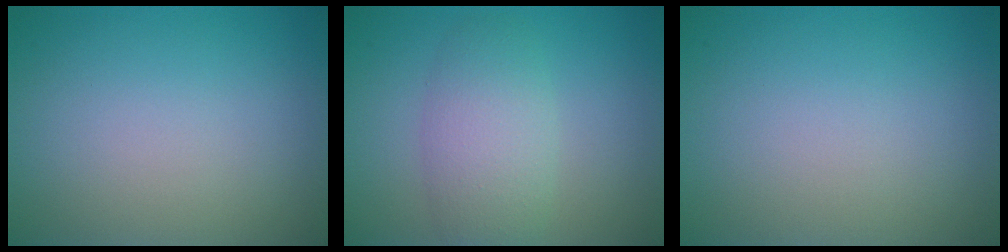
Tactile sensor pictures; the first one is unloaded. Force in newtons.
{"total": 4.1, "press": 4.1, "slide": 0.2}
{"total": 0.0}